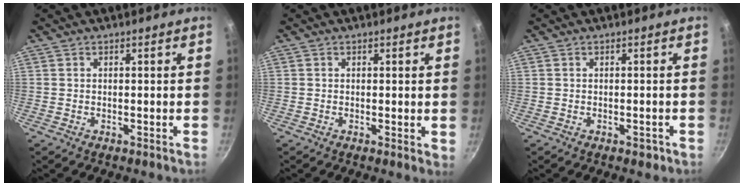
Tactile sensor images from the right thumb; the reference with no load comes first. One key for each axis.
{"total": 1.2, "fx": 0.2, "fy": 0.4, "fz": 1.2, "tx": -0.014, "ty": -0.004, "tz": 0.001}
{"total": 1.4, "fx": -0.8, "fy": 0.8, "fz": 0.9, "tx": -0.010, "ty": 0.006, "tz": -0.005}